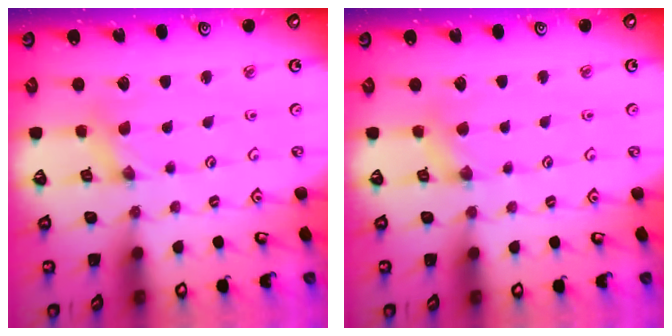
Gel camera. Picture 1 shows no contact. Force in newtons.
{"total": 2.8, "press": 2.8, "slide": 0.4}